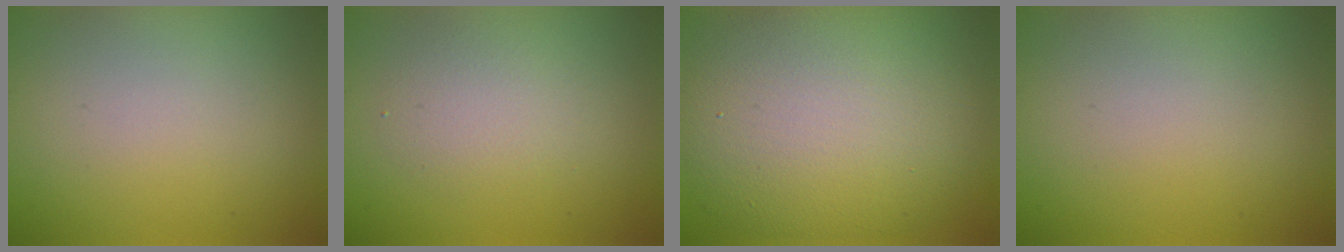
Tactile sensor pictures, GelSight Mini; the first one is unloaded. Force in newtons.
{"total": 2.3, "press": 2.3, "slide": 0.0}
{"total": 11.1, "press": 11.1, "slide": 0.6}
{"total": 0.0}